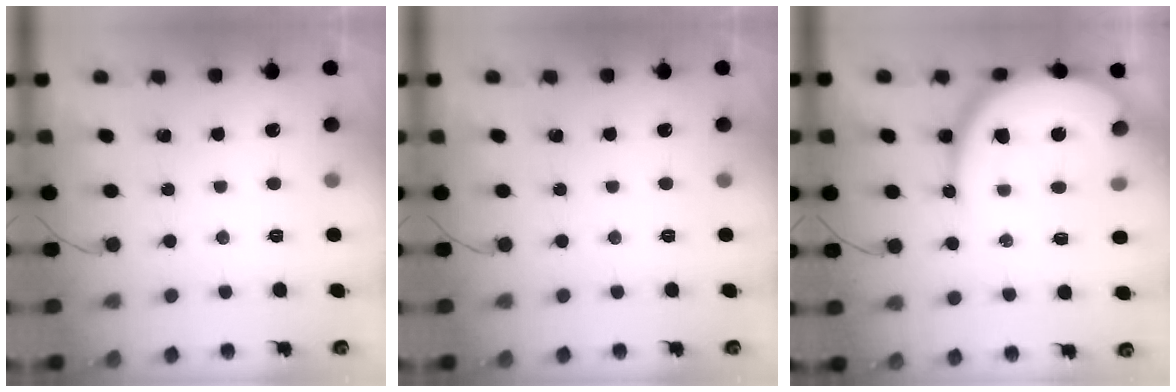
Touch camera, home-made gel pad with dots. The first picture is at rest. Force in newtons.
{"total": 0.0}
{"total": 15.3, "press": 15.2, "slide": 1.2}